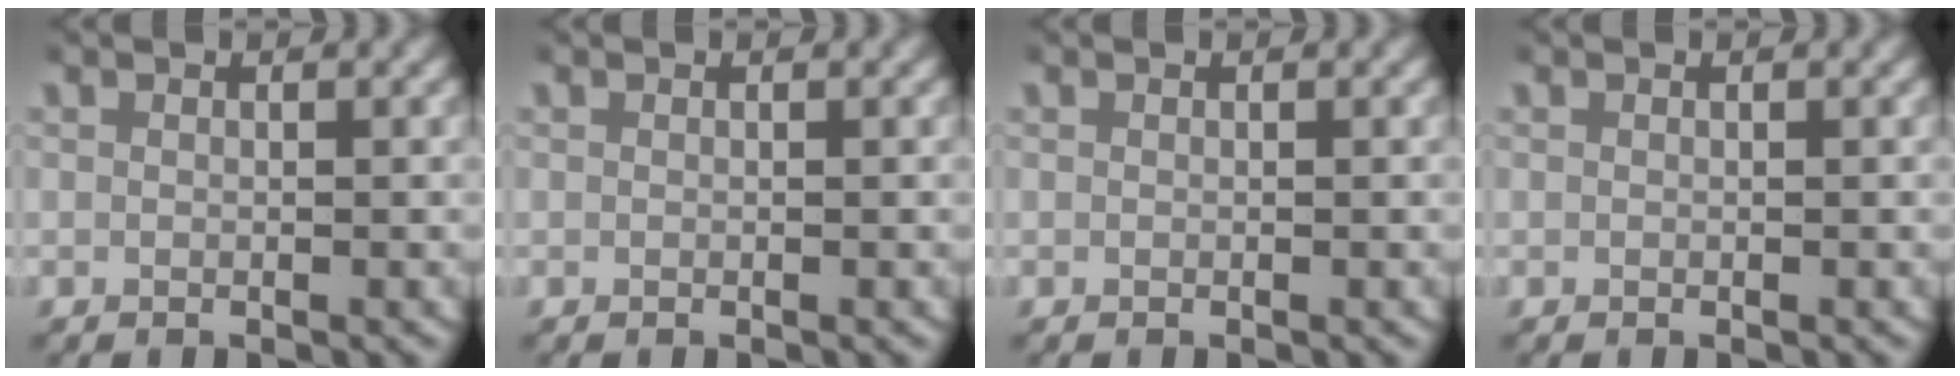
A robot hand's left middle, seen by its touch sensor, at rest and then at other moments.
{"total": 0.0}
{"total": 0.0}
{"total": 0.0}